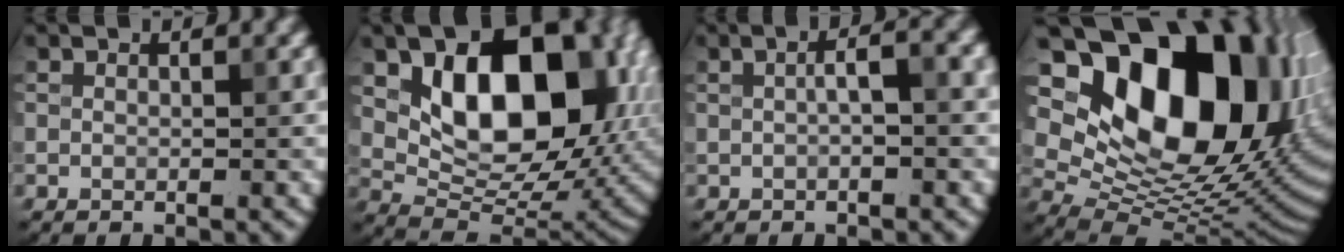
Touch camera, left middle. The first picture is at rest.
{"total": 13.5, "force": [3.2, 8.6, 9.9], "torque": [-0.126, -0.013, 0.065]}
{"total": 2.6, "force": [-0.1, 0.7, 2.5], "torque": [-0.044, 0.016, 0.002]}
{"total": 19.0, "force": [6.2, 11.7, 13.6], "torque": [-0.201, 0.025, 0.123]}